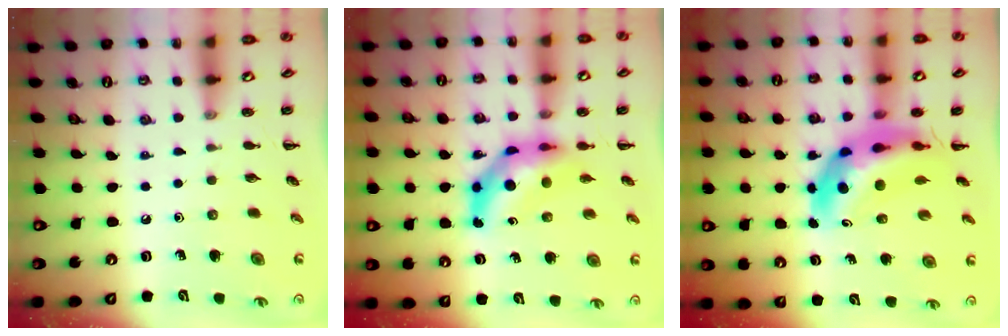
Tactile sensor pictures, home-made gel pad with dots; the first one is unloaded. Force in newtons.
{"total": 7.6, "press": 7.2, "slide": 2.3}
{"total": 10.1, "press": 9.6, "slide": 3.3}